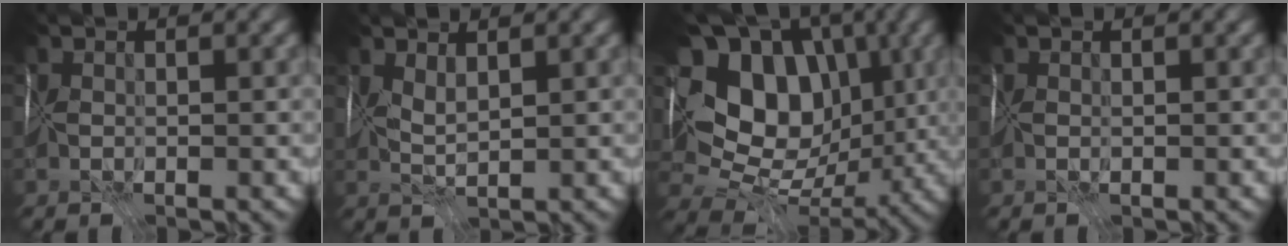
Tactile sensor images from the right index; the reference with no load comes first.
{"total": 1.7, "force": [1.1, -1.2, -0.1], "torque": [0.004, 0.001, 0.028]}
{"total": 12.2, "force": [3.4, 8.7, 7.8], "torque": [-0.117, 0.027, 0.066]}
{"total": 0.0}